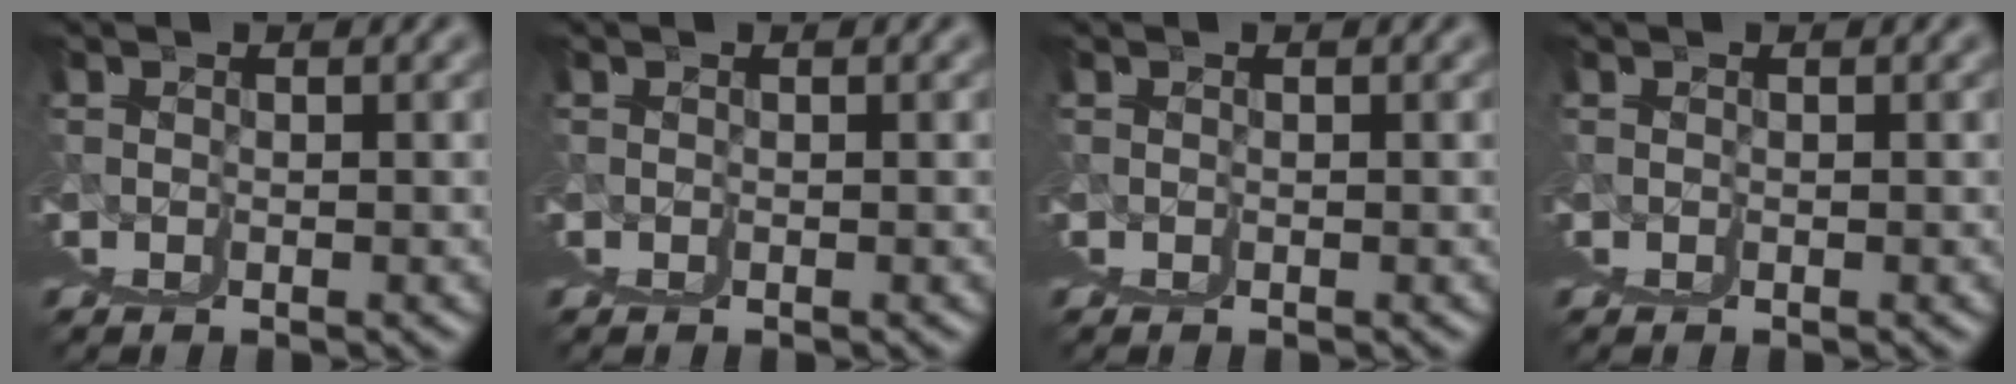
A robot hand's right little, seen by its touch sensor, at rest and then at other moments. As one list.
[{"total": 0.0}, {"total": 0.0}, {"total": 0.0}]